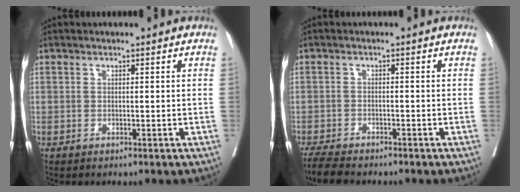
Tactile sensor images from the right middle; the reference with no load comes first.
{"total": 5.7, "force": [-5.1, 1.1, 2.4], "torque": [-0.040, -0.015, -0.086]}